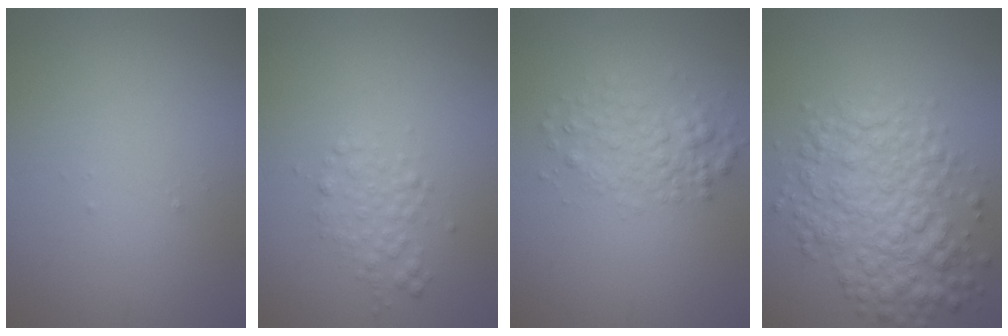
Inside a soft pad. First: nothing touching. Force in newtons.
{"total": 2.0, "press": 2.0, "slide": 0.0}
{"total": 2.8, "press": 2.8, "slide": 0.1}
{"total": 6.2, "press": 6.2, "slide": 0.0}